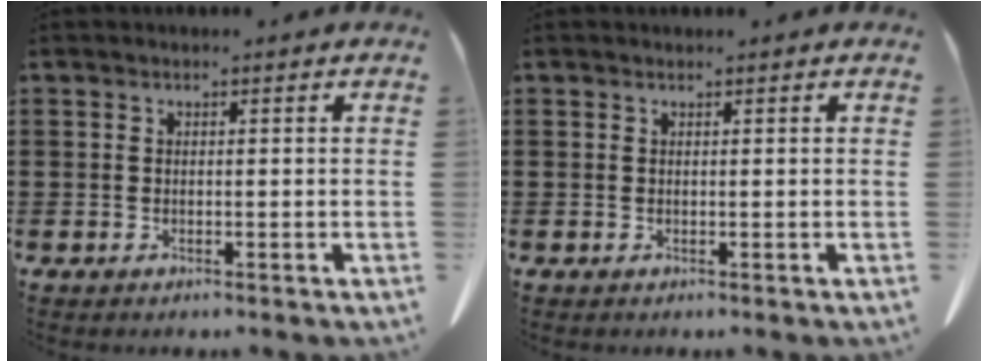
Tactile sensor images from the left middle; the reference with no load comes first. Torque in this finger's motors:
{"motor_torque": [-0.31, 0.05, -0.02, -0.01]}